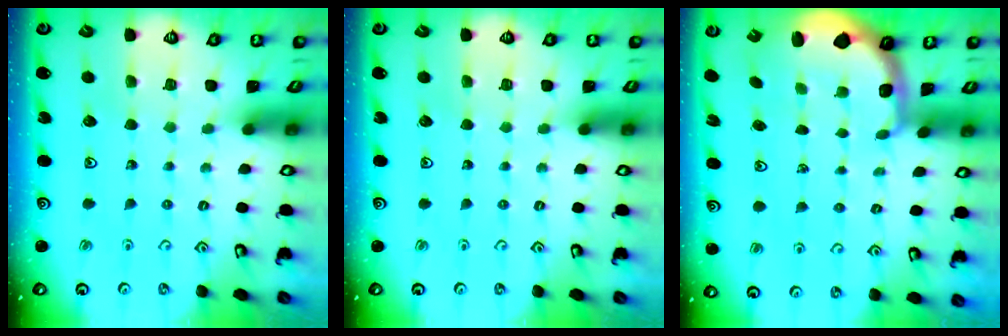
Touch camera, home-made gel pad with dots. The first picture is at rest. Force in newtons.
{"total": 0.0}
{"total": 2.4, "press": 1.1, "slide": 2.1}